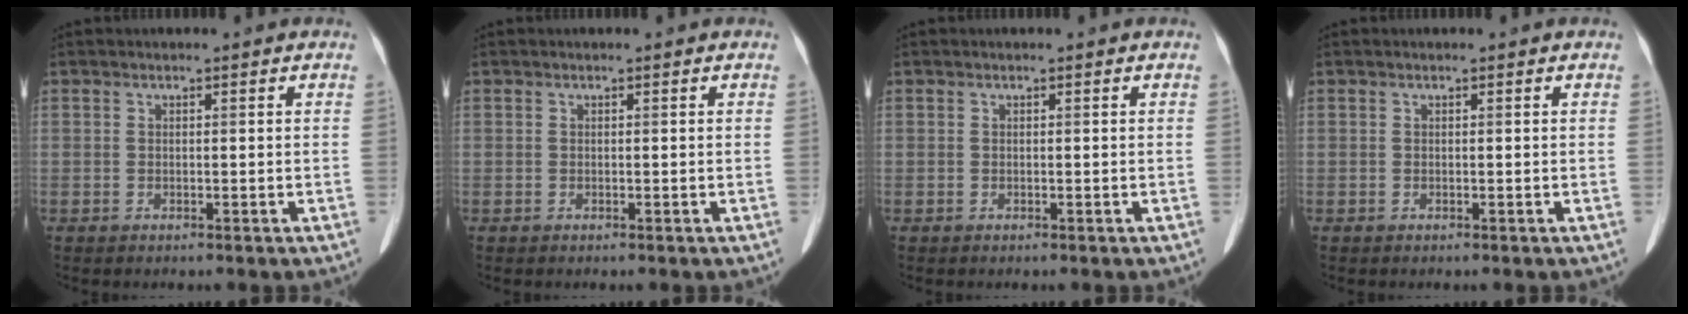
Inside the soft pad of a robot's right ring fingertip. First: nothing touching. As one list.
[{"total": 0.0}, {"total": 0.0}, {"total": 0.0}]